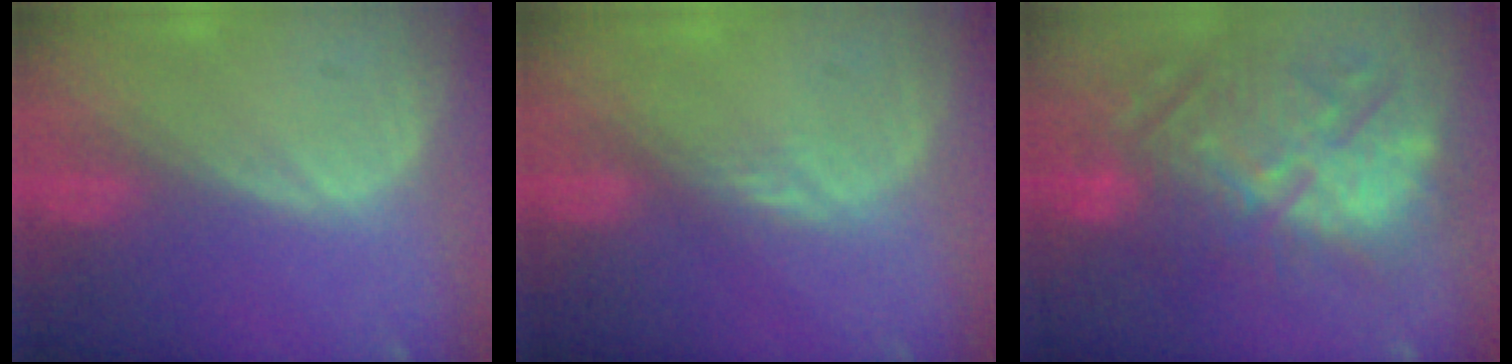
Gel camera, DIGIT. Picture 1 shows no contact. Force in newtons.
{"total": 1.5, "press": 1.3, "slide": 0.8}
{"total": 12.6, "press": 12.0, "slide": 3.8}